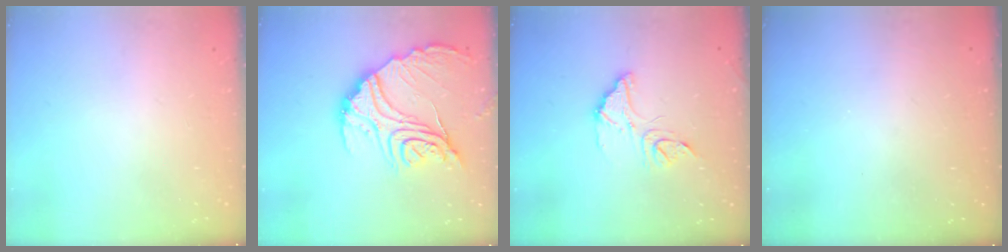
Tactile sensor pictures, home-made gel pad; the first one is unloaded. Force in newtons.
{"total": 20.8, "press": 20.7, "slide": 1.8}
{"total": 12.3, "press": 12.3, "slide": 1.0}
{"total": 3.1, "press": 3.1, "slide": 0.1}